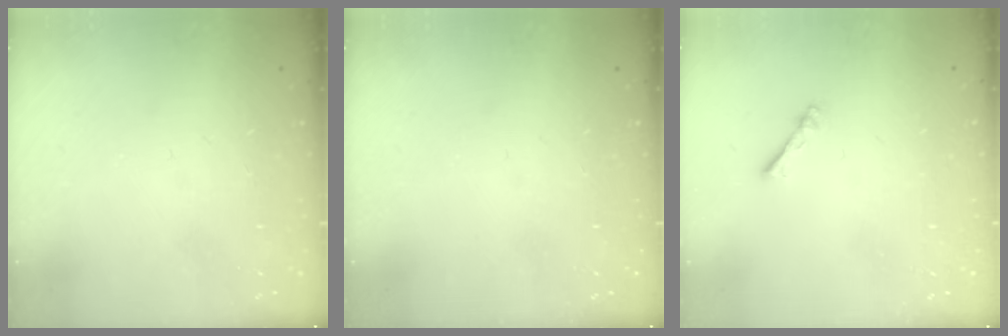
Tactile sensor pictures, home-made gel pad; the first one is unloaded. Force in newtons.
{"total": 0.0}
{"total": 1.1, "press": 1.1, "slide": 0.2}